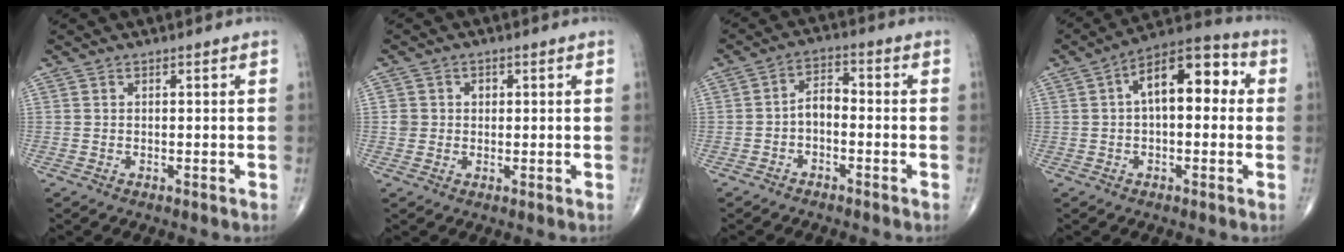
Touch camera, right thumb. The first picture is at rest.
{"total": 2.8, "force": [0.4, 2.6, 0.8], "torque": [0.002, 0.003, 0.006]}
{"total": 4.3, "force": [-1.4, 2.5, 3.2], "torque": [-0.048, 0.028, -0.034]}
{"total": 12.8, "force": [1.9, 6.5, 10.9], "torque": [-0.141, 0.039, 0.017]}